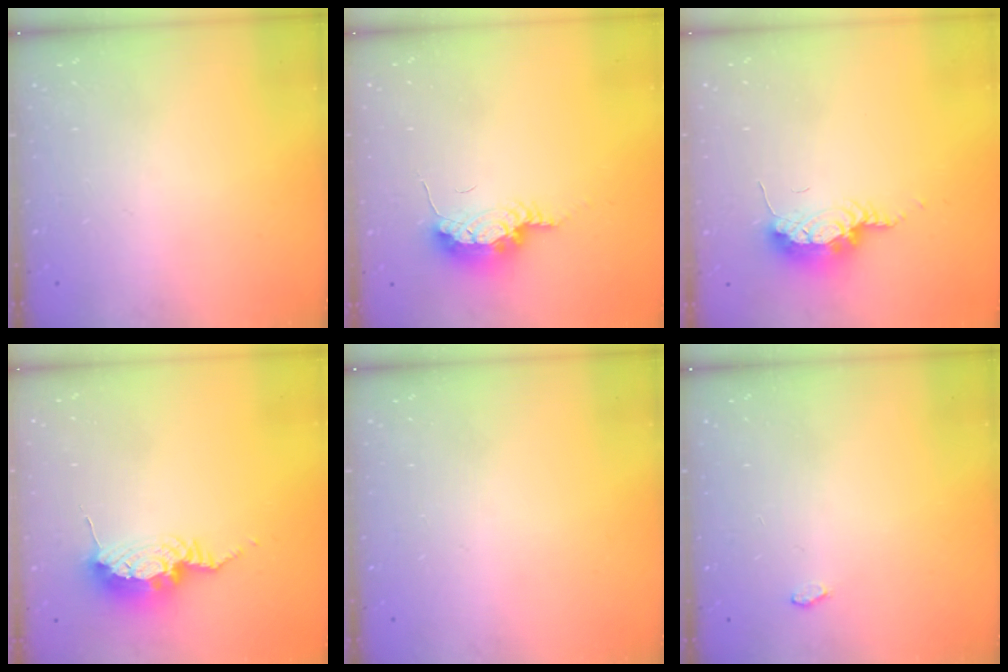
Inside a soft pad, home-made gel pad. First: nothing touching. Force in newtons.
{"total": 14.8, "press": 10.1, "slide": 10.8}
{"total": 7.9, "press": 7.7, "slide": 1.8}
{"total": 10.0, "press": 10.0, "slide": 1.1}
{"total": 0.0}
{"total": 3.2, "press": 3.2, "slide": 0.5}